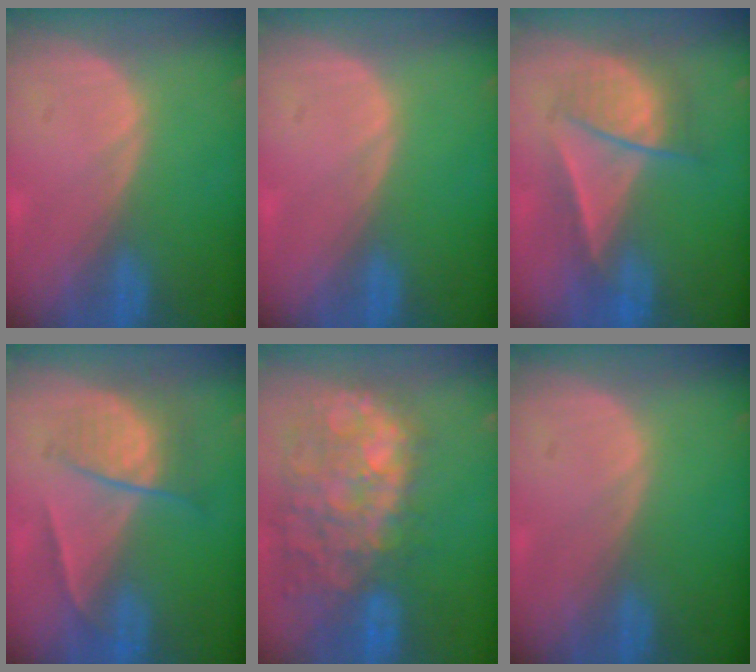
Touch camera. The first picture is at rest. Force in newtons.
{"total": 0.0}
{"total": 6.6, "press": 6.6, "slide": 0.5}
{"total": 6.7, "press": 5.8, "slide": 3.3}
{"total": 13.5, "press": 11.6, "slide": 6.8}
{"total": 0.0}